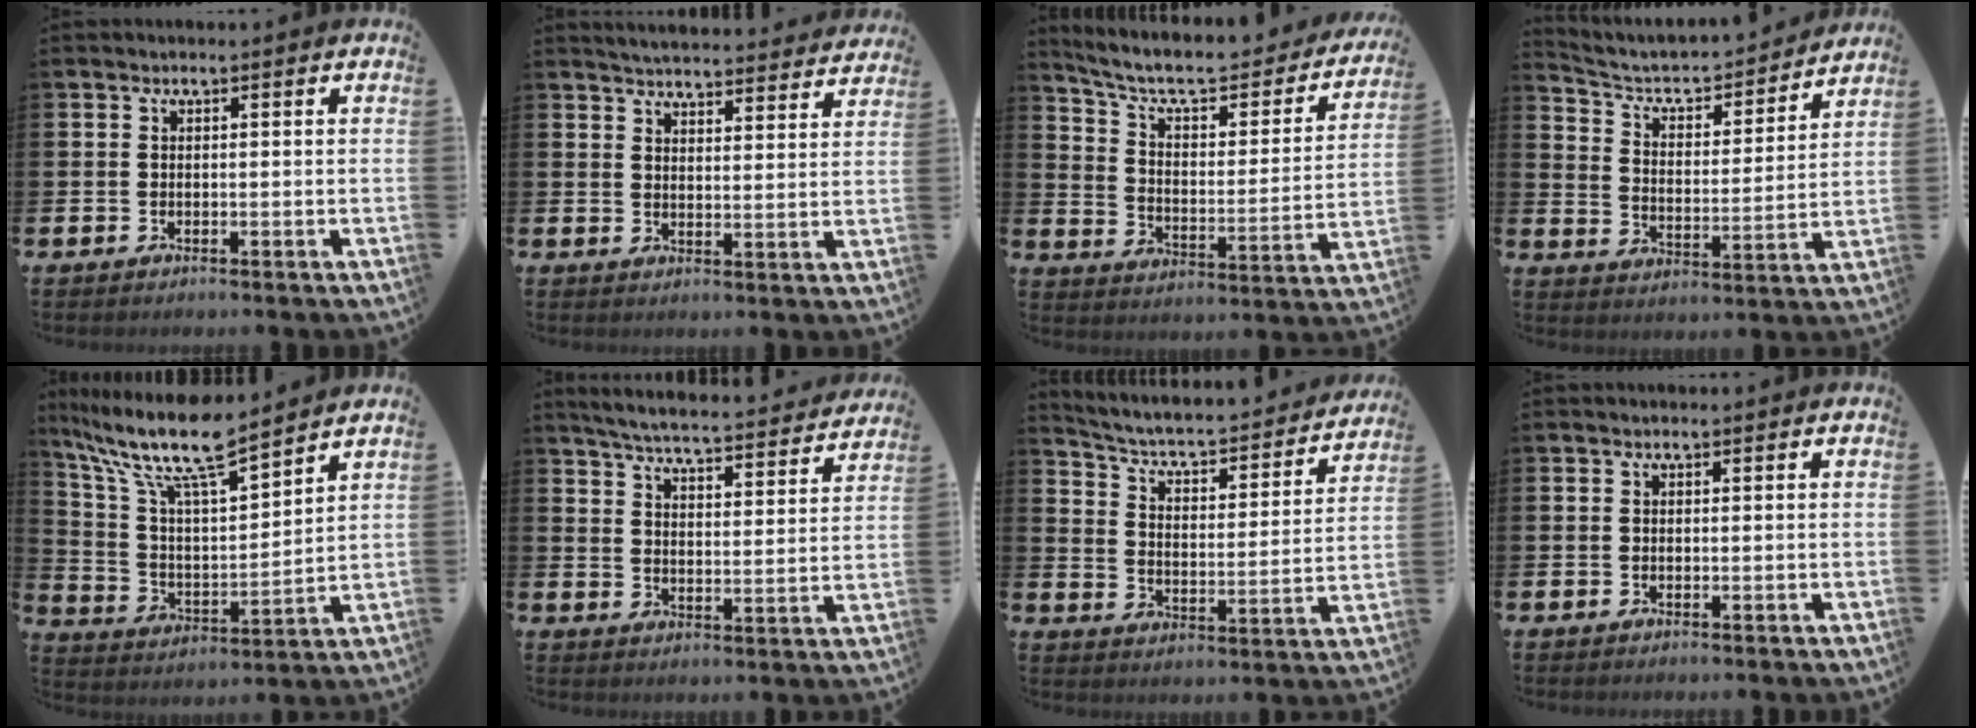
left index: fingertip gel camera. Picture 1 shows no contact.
{"total": 4.7, "force": [4.7, 0.4, 0.3], "torque": [-0.020, -0.035, 0.082]}
{"total": 8.1, "force": [6.7, 2.7, 3.7], "torque": [-0.093, -0.048, 0.107]}
{"total": 5.3, "force": [4.7, 1.9, 1.7], "torque": [-0.057, -0.040, 0.071]}
{"total": 11.8, "force": [10.1, 1.8, 5.8], "torque": [-0.156, -0.053, 0.174]}
{"total": 5.6, "force": [5.4, 0.2, 1.5], "torque": [-0.055, -0.042, 0.091]}
{"total": 5.0, "force": [4.3, 1.4, 2.0], "torque": [-0.070, -0.039, 0.063]}
{"total": 0.0}